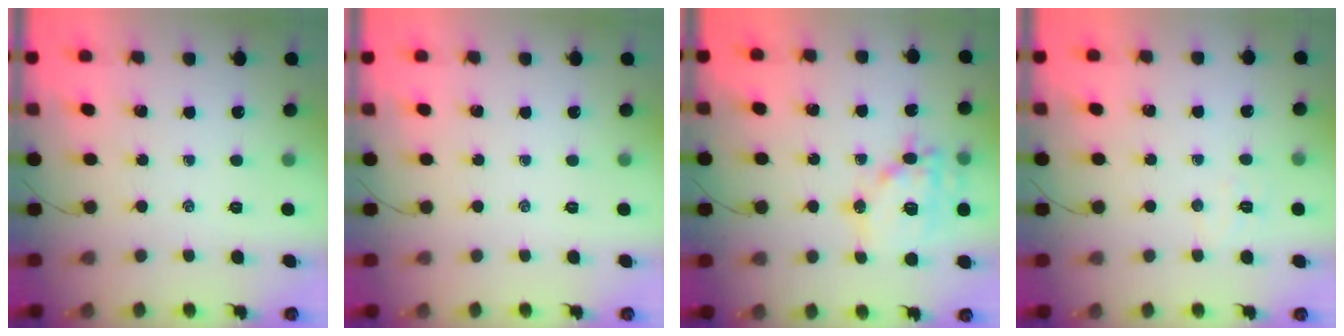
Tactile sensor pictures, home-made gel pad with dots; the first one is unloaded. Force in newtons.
{"total": 0.0}
{"total": 15.3, "press": 15.2, "slide": 2.2}
{"total": 4.0, "press": 3.9, "slide": 0.9}